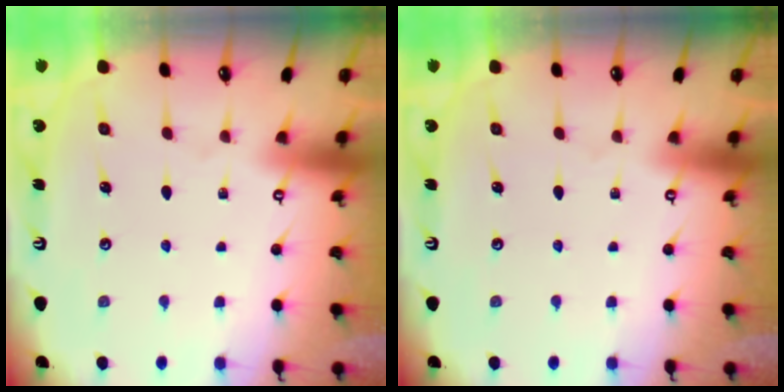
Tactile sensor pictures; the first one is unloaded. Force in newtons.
{"total": 0.0}